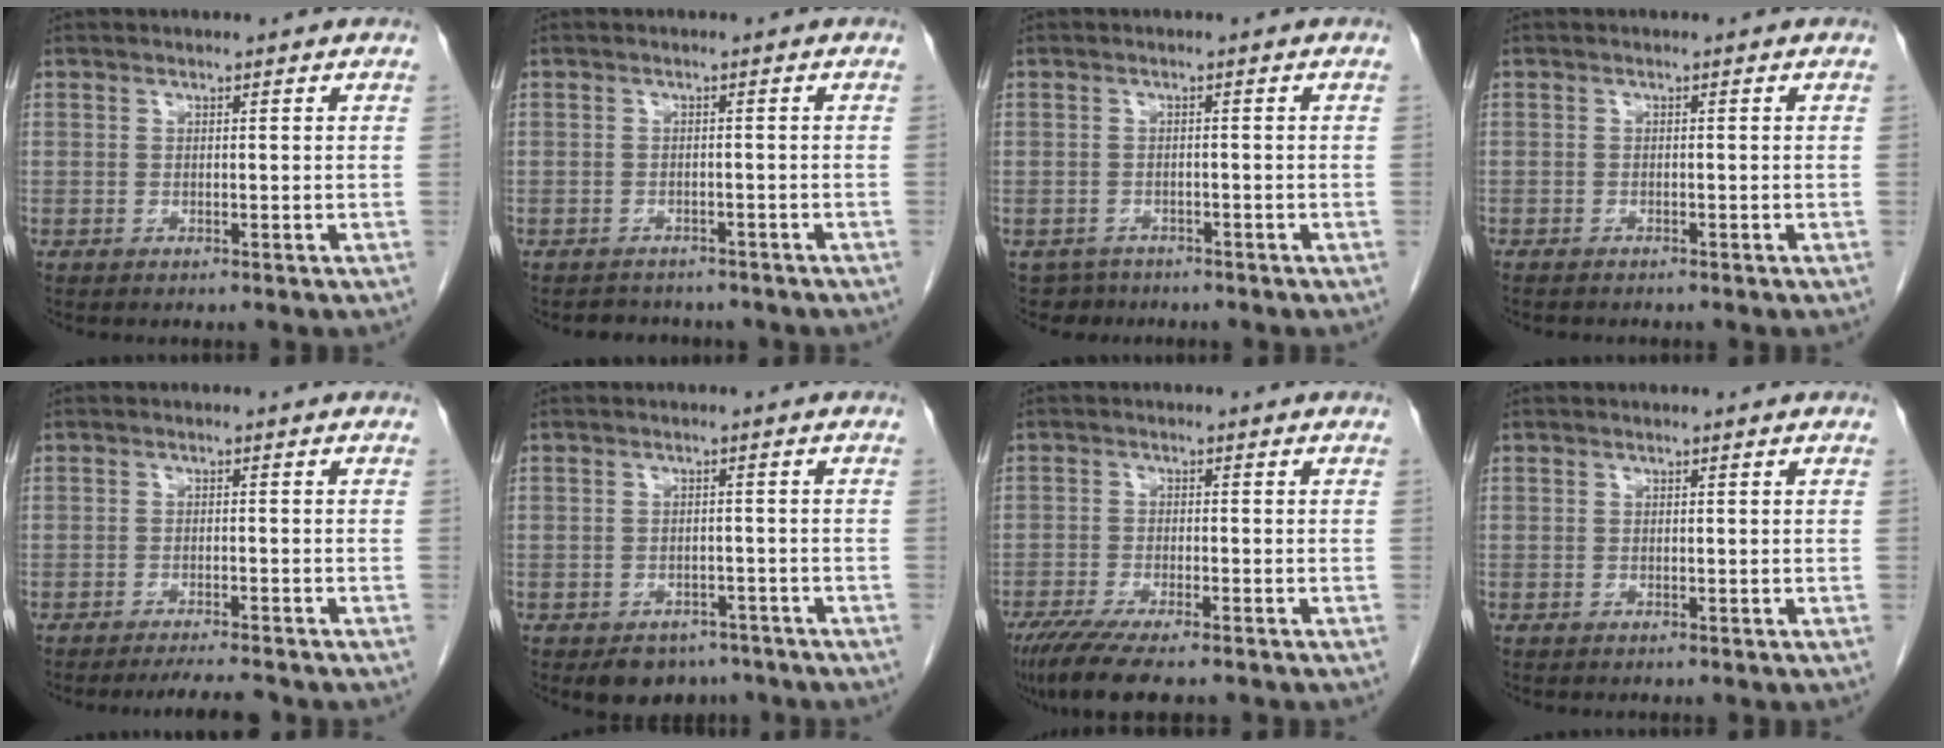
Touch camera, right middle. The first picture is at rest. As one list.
[{"total": 4.7, "force": [-4.1, 2.1, 0.7], "torque": [-0.011, 0.005, -0.048]}, {"total": 2.7, "force": [-2.2, 1.5, -0.6], "torque": [0.005, 0.004, -0.035]}, {"total": 2.0, "force": [-1.8, 0.4, 0.8], "torque": [-0.017, -0.004, -0.021]}, {"total": 4.6, "force": [-4.2, -0.2, 1.9], "torque": [-0.028, -0.015, -0.064]}, {"total": 5.1, "force": [-4.0, 2.9, 1.1], "torque": [-0.007, 0.003, -0.053]}, {"total": 9.6, "force": [-7.5, 1.5, 5.8], "torque": [-0.093, -0.020, -0.120]}, {"total": 0.0}]